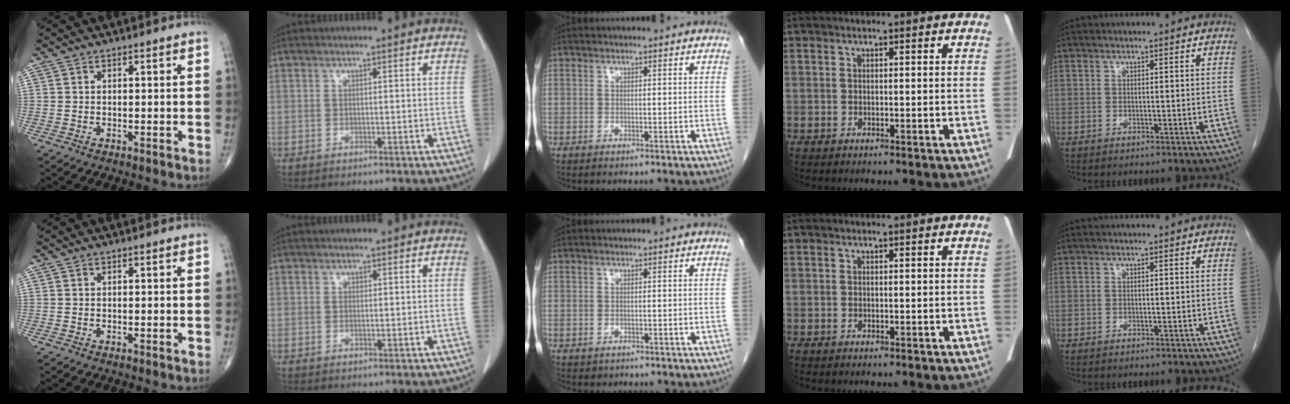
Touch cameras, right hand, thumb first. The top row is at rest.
{"middle": {"total": 0.6, "force": [-0.3, 0.5, 0.1], "torque": [-0.006, 0.002, 0.000]}}